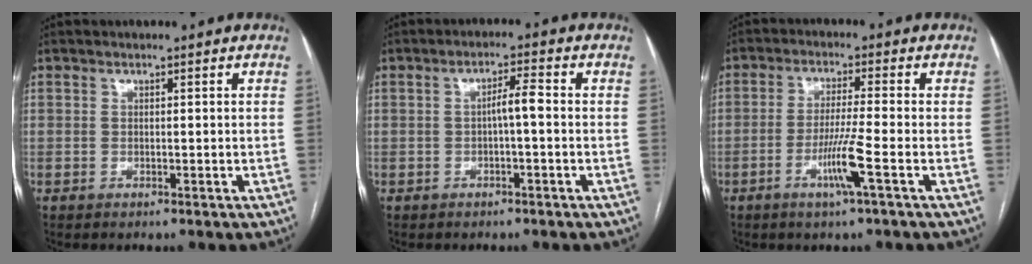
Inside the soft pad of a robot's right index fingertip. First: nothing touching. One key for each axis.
{"total": 3.1, "fx": -0.4, "fy": 0.3, "fz": 3.0, "tx": -0.049, "ty": 0.007, "tz": -0.006}
{"total": 6.2, "fx": -2.4, "fy": -0.9, "fz": 5.6, "tx": -0.107, "ty": -0.013, "tz": -0.049}